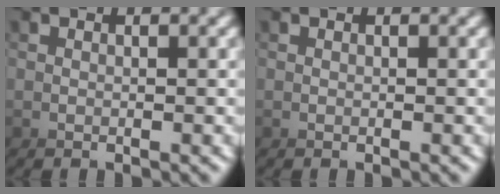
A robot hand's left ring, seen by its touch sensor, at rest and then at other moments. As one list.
[{"total": 0.0}]